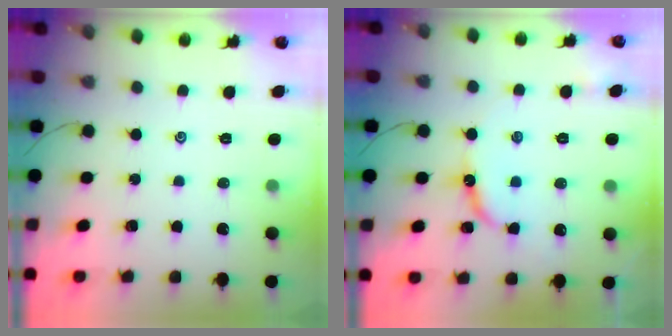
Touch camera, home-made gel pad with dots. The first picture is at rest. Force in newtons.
{"total": 8.9, "press": 8.9, "slide": 0.9}